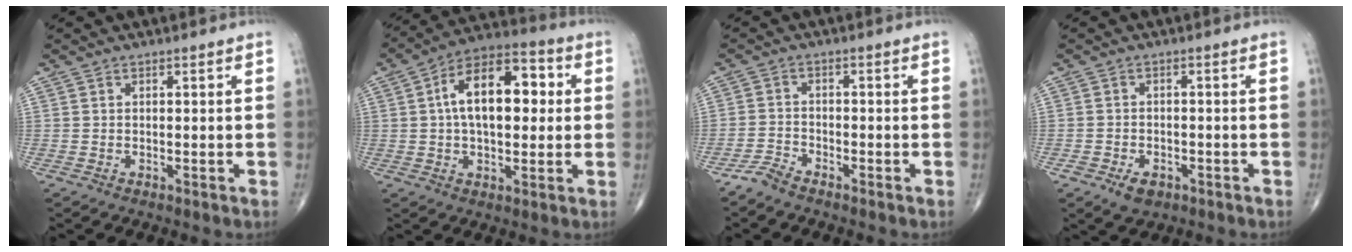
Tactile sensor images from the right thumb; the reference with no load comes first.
{"total": 15.9, "force": [2.2, 8.7, 13.1], "torque": [-0.190, 0.028, 0.028]}
{"total": 3.0, "force": [-2.8, 0.7, 0.9], "torque": [-0.022, 0.006, -0.060]}
{"total": 4.1, "force": [-2.2, 2.7, 2.1], "torque": [-0.030, 0.007, -0.032]}